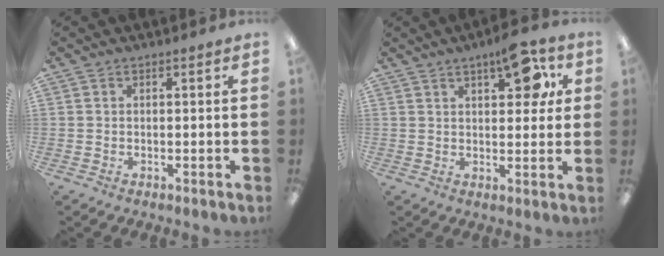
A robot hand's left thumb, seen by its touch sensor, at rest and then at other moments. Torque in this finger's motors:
{"motor_torque": [0.21, 0.33, -0.28, 0.21, 0.00]}